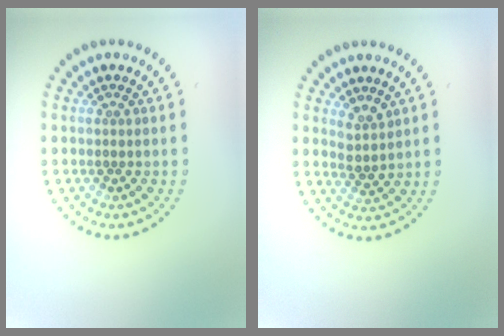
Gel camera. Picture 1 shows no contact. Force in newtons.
{"total": 1.9, "press": 1.4, "slide": 1.3}